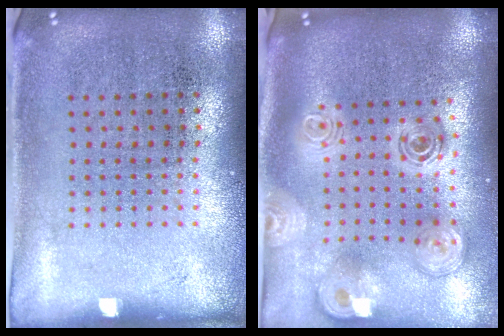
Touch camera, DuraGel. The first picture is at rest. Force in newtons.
{"total": 2.8, "press": 2.0, "slide": 2.0}